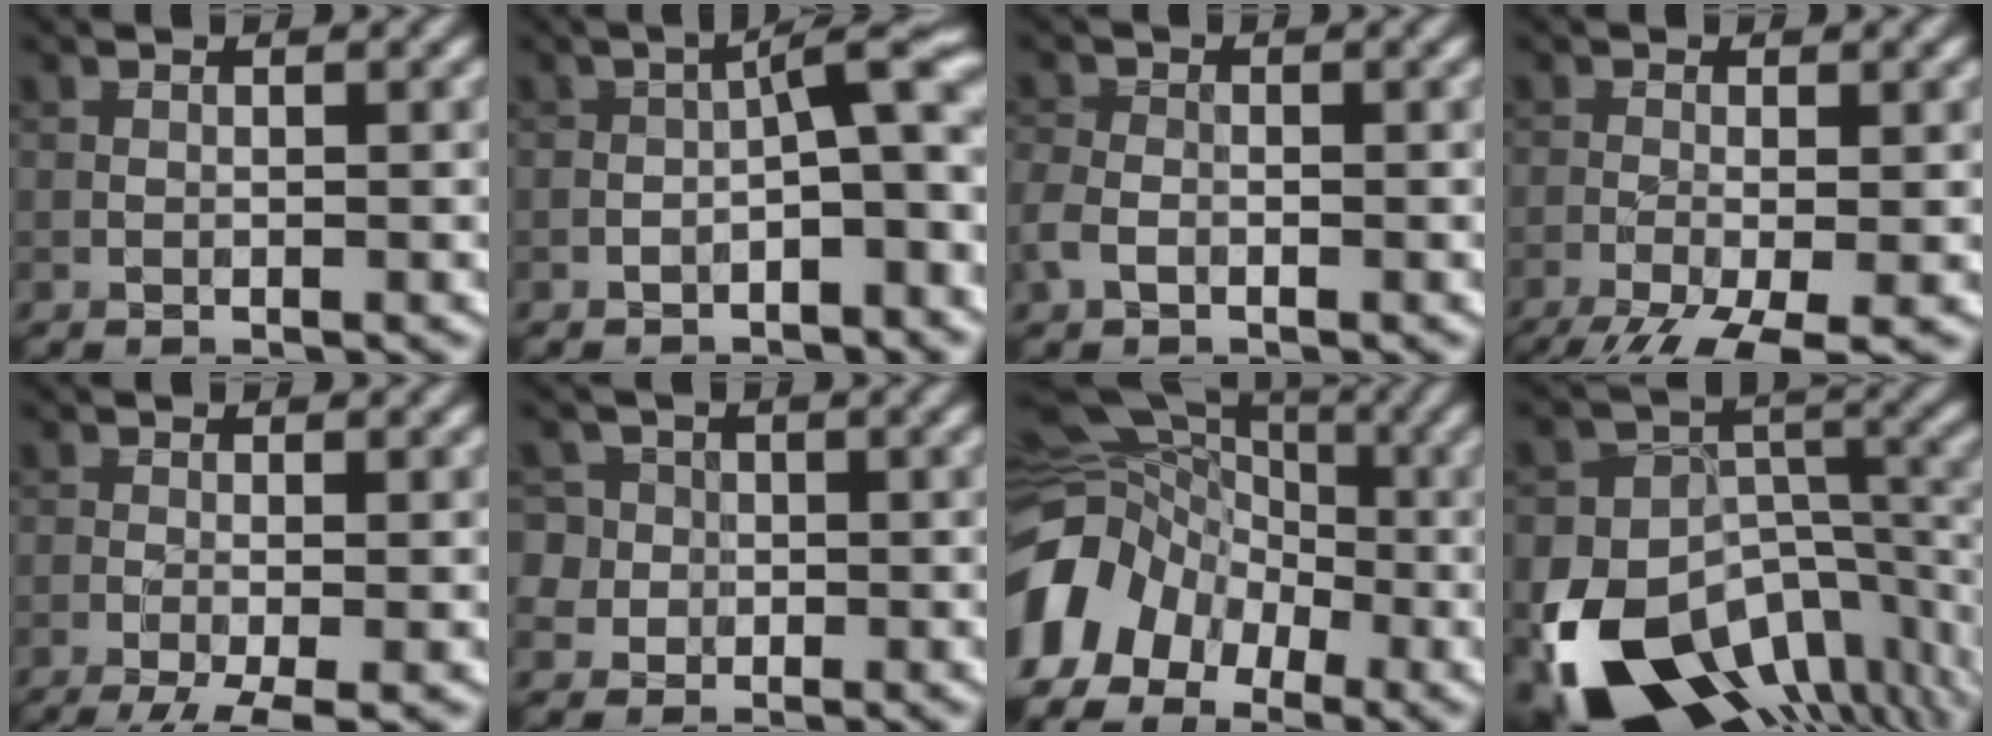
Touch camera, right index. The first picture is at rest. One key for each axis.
{"total": 4.1, "fx": -1.4, "fy": 1.0, "fz": 3.8, "tx": -0.052, "ty": 0.018, "tz": -0.027}
{"total": 2.2, "fx": -1.1, "fy": 1.4, "fz": 1.2, "tx": -0.029, "ty": -0.001, "tz": -0.029}
{"total": 7.3, "fx": -4.5, "fy": 2.2, "fz": 5.3, "tx": -0.105, "ty": -0.037, "tz": -0.075}
{"total": 4.8, "fx": -3.0, "fy": 1.1, "fz": 3.6, "tx": -0.062, "ty": -0.010, "tz": -0.055}
{"total": 6.0, "fx": 1.1, "fy": 5.6, "fz": 2.0, "tx": -0.037, "ty": 0.035, "tz": -0.008}
{"total": 12.6, "fx": -3.8, "fy": 10.2, "fz": 6.4, "tx": -0.144, "ty": 0.003, "tz": -0.076}
{"total": 16.2, "fx": -8.7, "fy": 10.8, "fz": 8.4, "tx": -0.161, "ty": -0.026, "tz": -0.116}